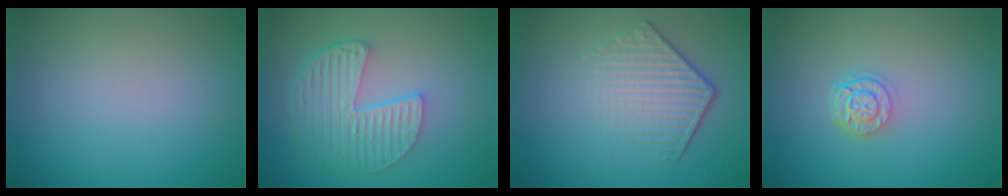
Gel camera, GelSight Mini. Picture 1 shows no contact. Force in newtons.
{"total": 5.4, "press": 4.0, "slide": 3.7}
{"total": 4.3, "press": 3.0, "slide": 3.1}
{"total": 2.3, "press": 1.9, "slide": 1.4}